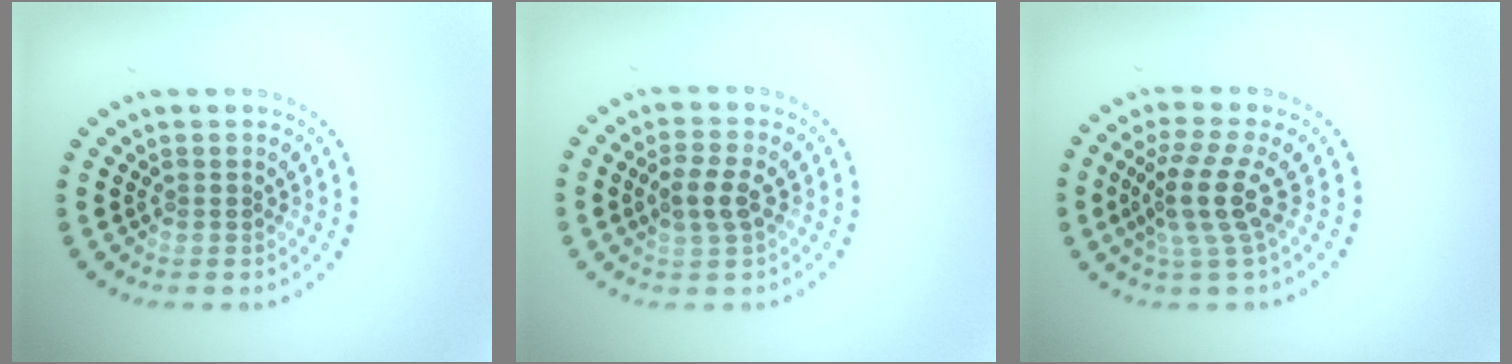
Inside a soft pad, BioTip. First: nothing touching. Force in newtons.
{"total": 2.6, "press": 2.5, "slide": 0.6}
{"total": 3.8, "press": 2.7, "slide": 2.6}